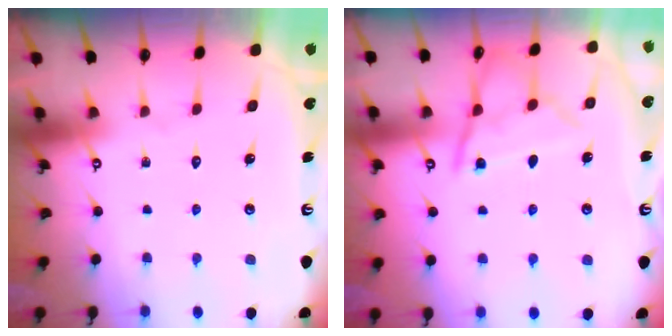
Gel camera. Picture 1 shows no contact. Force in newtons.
{"total": 8.5, "press": 8.5, "slide": 0.5}